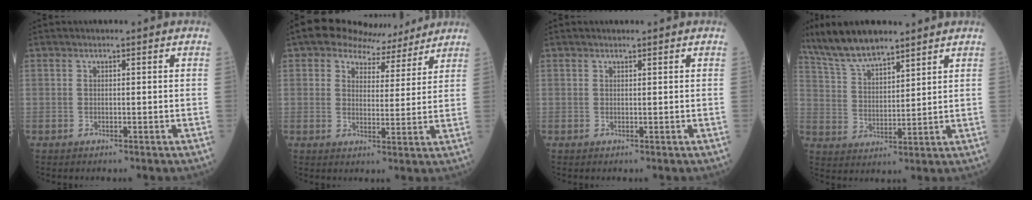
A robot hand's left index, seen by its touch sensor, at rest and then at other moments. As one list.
[{"total": 8.2, "force": [7.2, 3.7, 1.7], "torque": [-0.024, 0.017, 0.098]}, {"total": 0.6, "force": [0.6, 0.1, 0.2], "torque": [-0.010, 0.005, 0.010]}, {"total": 9.9, "force": [8.5, 1.9, 4.7], "torque": [-0.102, 0.015, 0.167]}]